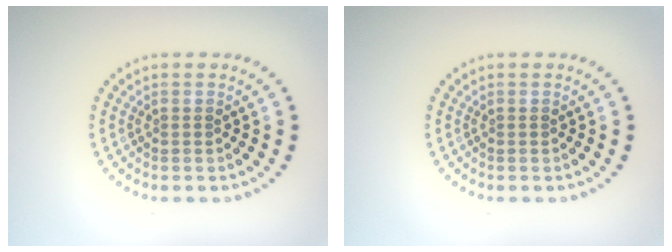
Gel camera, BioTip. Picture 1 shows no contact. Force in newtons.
{"total": 0.0}